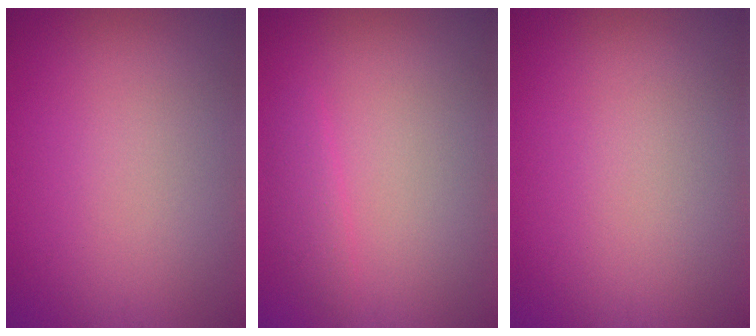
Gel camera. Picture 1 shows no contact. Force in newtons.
{"total": 1.4, "press": 1.4, "slide": 0.0}
{"total": 0.0}